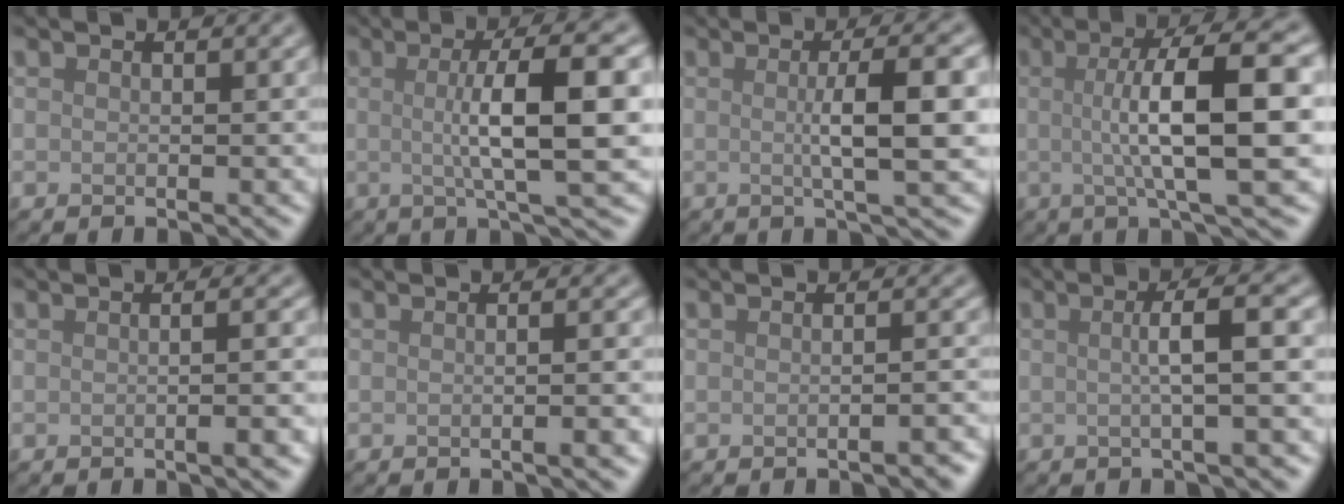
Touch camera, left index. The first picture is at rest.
{"total": 9.1, "force": [0.6, 2.1, 8.9], "torque": [-0.115, 0.008, 0.005]}
{"total": 6.3, "force": [0.3, 1.3, 6.1], "torque": [-0.089, 0.007, 0.000]}
{"total": 10.7, "force": [0.8, 2.5, 10.4], "torque": [-0.134, 0.011, 0.008]}
{"total": 3.7, "force": [-0.5, 1.4, 3.4], "torque": [-0.014, 0.014, -0.015]}
{"total": 3.1, "force": [-0.4, 1.2, 2.9], "torque": [-0.010, 0.012, -0.010]}
{"total": 1.8, "force": [-1.1, 0.5, 1.3], "torque": [-0.008, 0.004, -0.019]}
{"total": 4.3, "force": [0.2, 0.9, 4.2], "torque": [-0.058, 0.010, -0.003]}